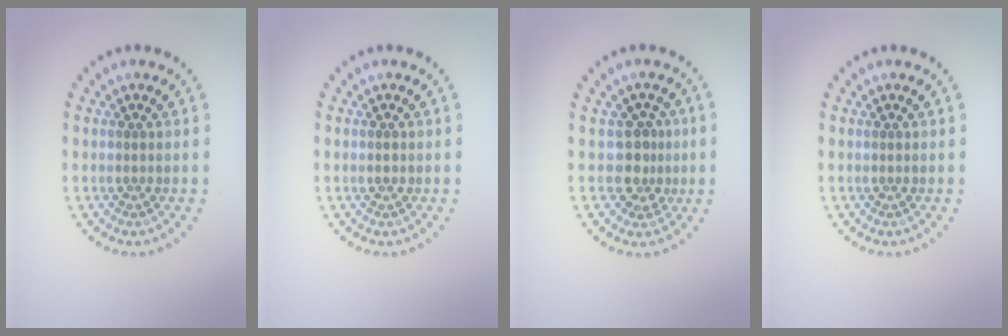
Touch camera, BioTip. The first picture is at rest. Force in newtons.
{"total": 0.9, "press": 0.9, "slide": 0.1}
{"total": 2.5, "press": 2.1, "slide": 1.4}
{"total": 0.0}